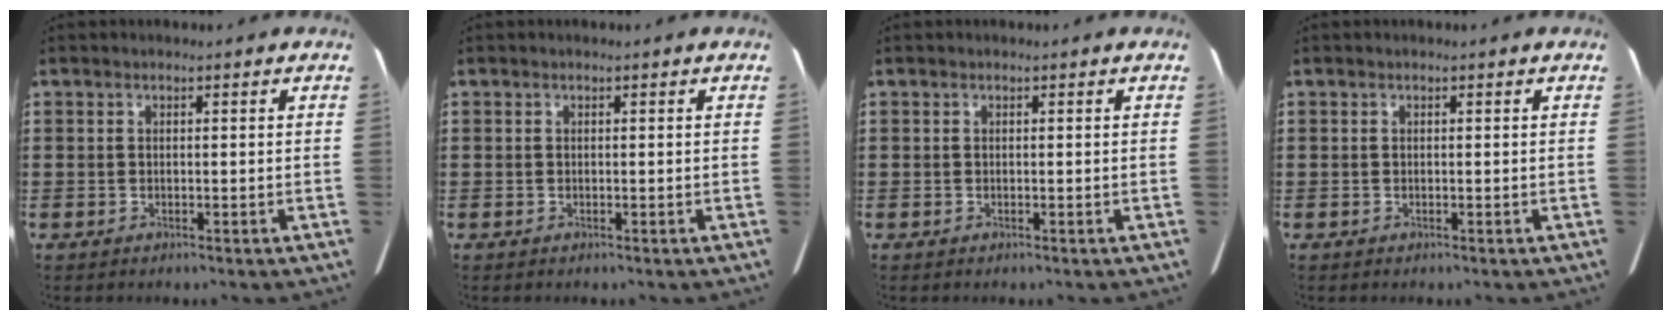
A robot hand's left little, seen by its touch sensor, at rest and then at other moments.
{"total": 0.0}
{"total": 0.0}
{"total": 0.0}